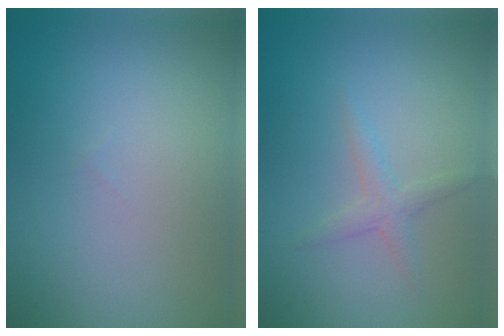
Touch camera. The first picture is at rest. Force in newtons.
{"total": 1.6, "press": 1.6, "slide": 0.1}